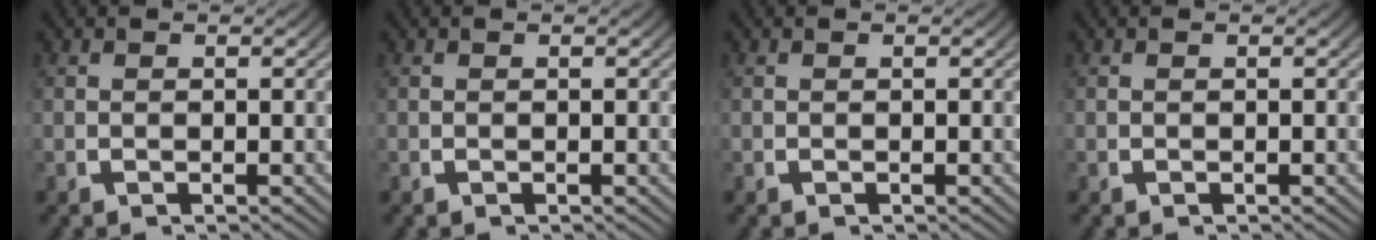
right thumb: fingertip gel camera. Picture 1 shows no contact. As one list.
[{"total": 0.0}, {"total": 0.0}, {"total": 0.0}]